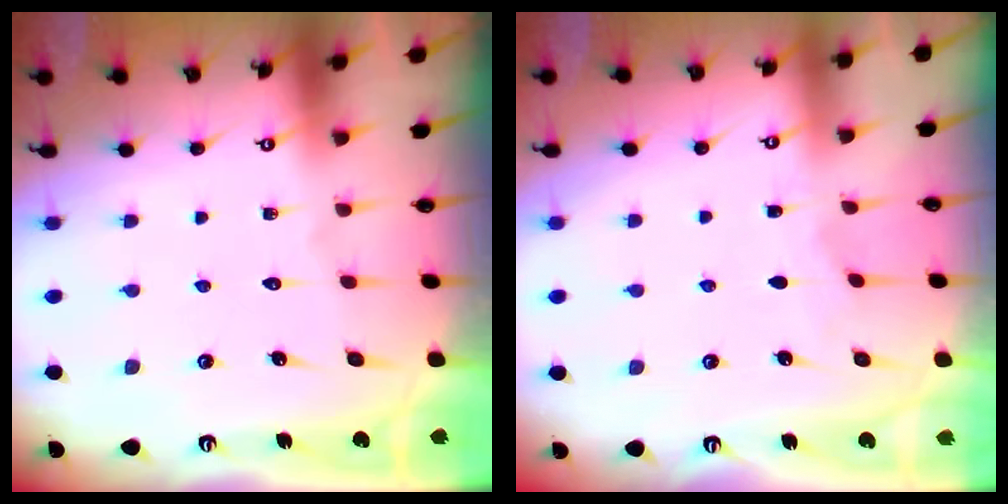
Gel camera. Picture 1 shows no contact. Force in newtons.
{"total": 1.8, "press": 1.8, "slide": 0.3}